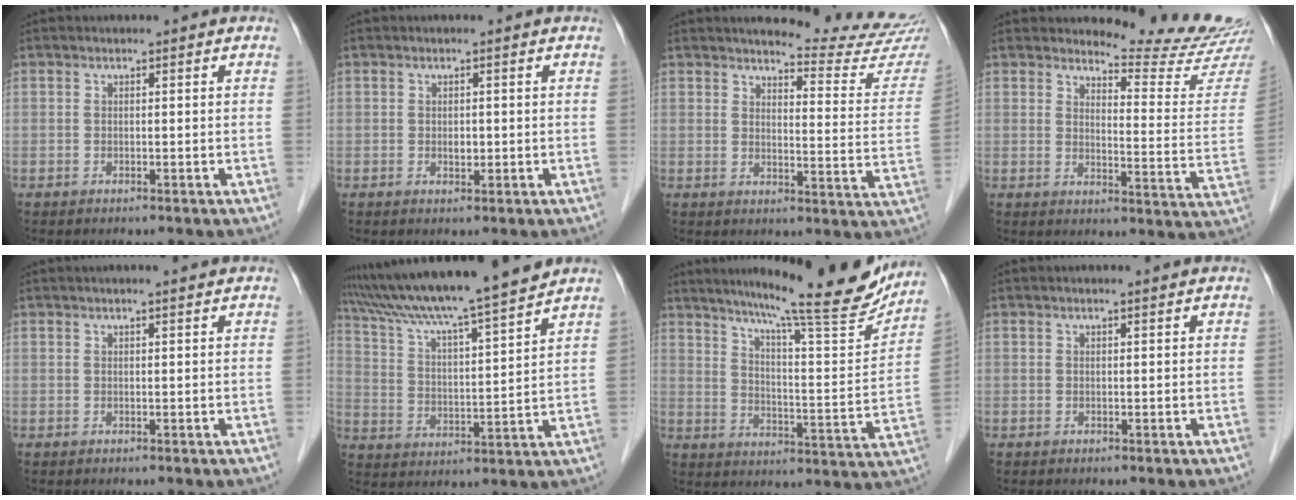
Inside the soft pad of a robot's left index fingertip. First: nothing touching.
{"total": 1.1, "force": [-0.1, 0.8, 0.8], "torque": [-0.013, -0.002, 0.000]}
{"total": 13.9, "force": [13.5, -0.3, 3.3], "torque": [-0.035, -0.094, 0.141]}
{"total": 13.3, "force": [13.1, -1.3, 1.6], "torque": [-0.018, -0.119, 0.146]}
{"total": 2.1, "force": [1.8, -0.3, 1.1], "torque": [-0.013, 0.012, 0.028]}
{"total": 17.3, "force": [15.2, -1.3, 8.1], "torque": [-0.146, -0.003, 0.244]}
{"total": 20.5, "force": [17.8, 0.7, 10.1], "torque": [-0.150, -0.040, 0.242]}
{"total": 1.0, "force": [0.9, -0.2, 0.5], "torque": [-0.010, 0.003, 0.017]}